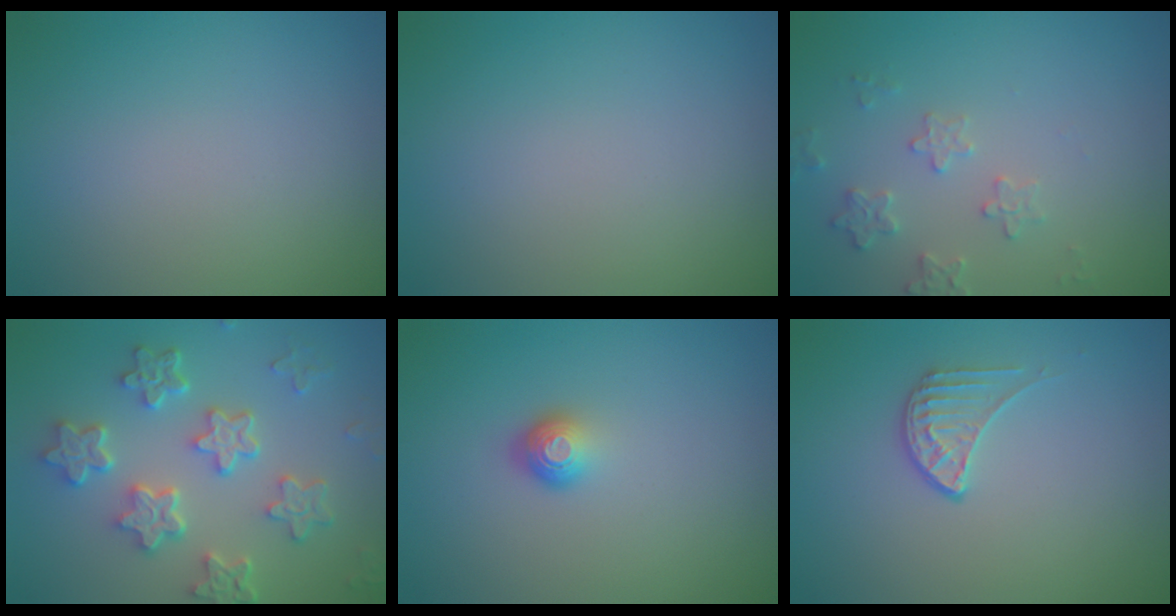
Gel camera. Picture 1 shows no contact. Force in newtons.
{"total": 0.0}
{"total": 2.2, "press": 2.1, "slide": 0.4}
{"total": 5.9, "press": 4.8, "slide": 3.4}
{"total": 1.7, "press": 1.2, "slide": 1.3}
{"total": 1.9, "press": 1.3, "slide": 1.3}